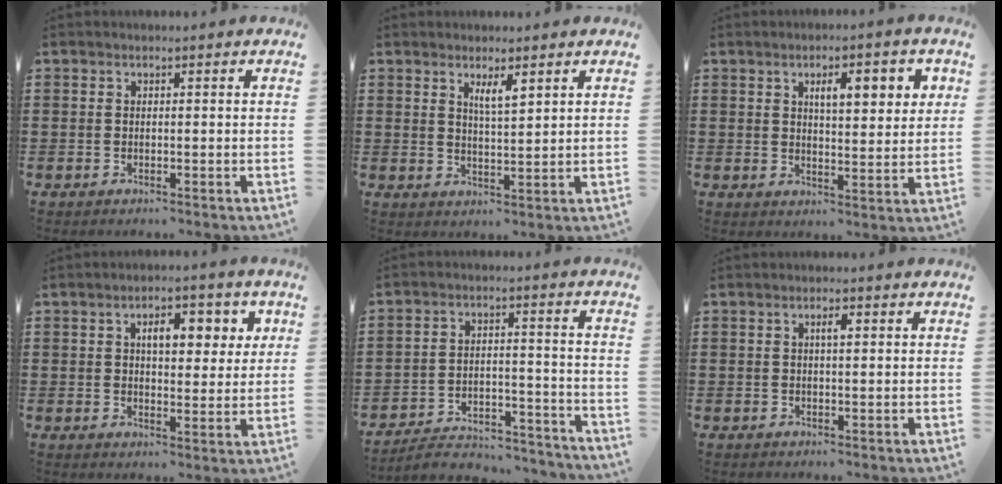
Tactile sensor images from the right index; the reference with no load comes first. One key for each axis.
{"total": 3.0, "fx": 1.9, "fy": 0.6, "fz": 2.3, "tx": -0.048, "ty": 0.004, "tz": 0.032}
{"total": 5.7, "fx": 2.3, "fy": 1.9, "fz": 4.9, "tx": -0.077, "ty": -0.001, "tz": 0.032}
{"total": 6.2, "fx": 2.4, "fy": 2.9, "fz": 5.0, "tx": -0.075, "ty": 0.000, "tz": 0.031}
{"total": 4.9, "fx": -4.7, "fy": 0.9, "fz": 1.3, "tx": -0.022, "ty": 0.008, "tz": -0.094}
{"total": 1.7, "fx": 0.5, "fy": 0.4, "fz": 1.6, "tx": -0.032, "ty": 0.005, "tz": 0.006}